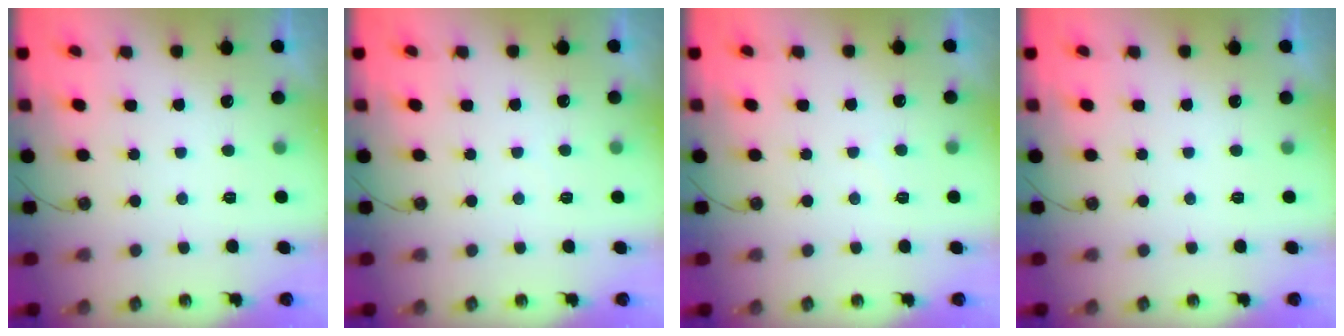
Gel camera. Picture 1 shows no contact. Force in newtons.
{"total": 2.4, "press": 2.3, "slide": 0.5}
{"total": 3.6, "press": 3.6, "slide": 0.5}
{"total": 0.0}